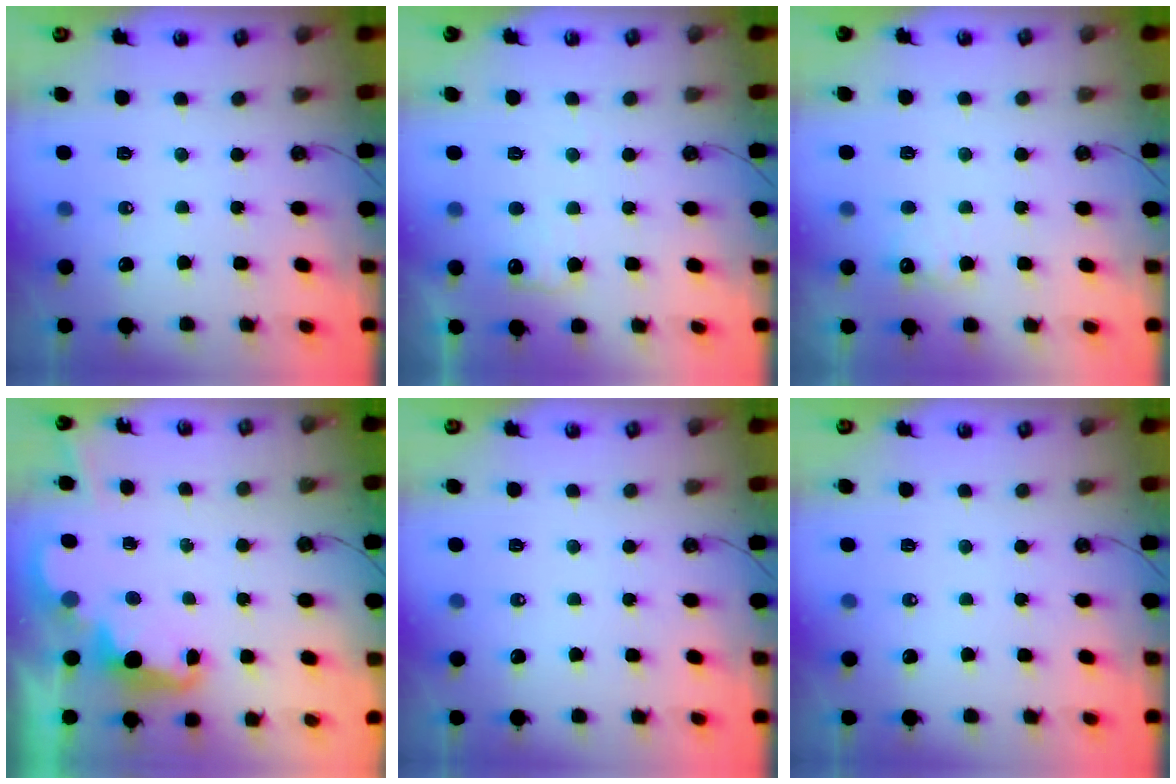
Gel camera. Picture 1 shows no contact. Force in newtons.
{"total": 7.0, "press": 7.0, "slide": 0.3}
{"total": 6.8, "press": 6.8, "slide": 1.1}
{"total": 2.4, "press": 2.3, "slide": 0.5}
{"total": 0.0}
{"total": 0.0}